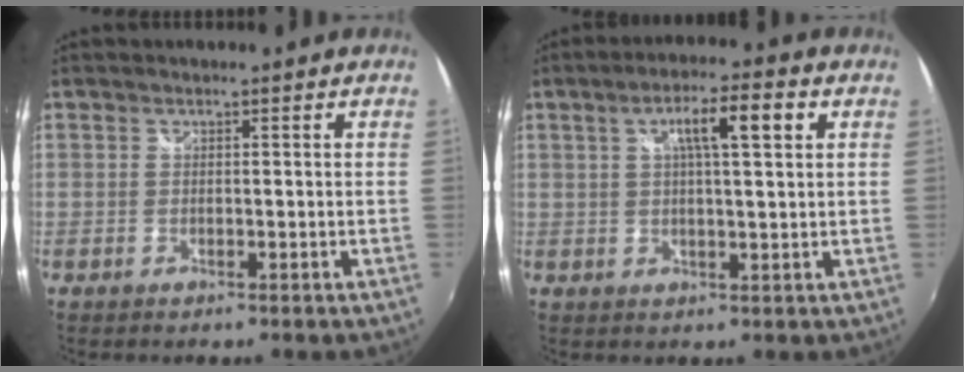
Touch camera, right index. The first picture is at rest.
{"total": 7.7, "force": [2.7, 1.3, 7.1], "torque": [-0.117, 0.013, 0.043]}